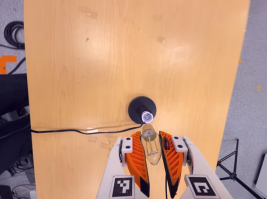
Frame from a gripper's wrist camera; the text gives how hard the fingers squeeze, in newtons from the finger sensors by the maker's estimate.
{"total": 22.6, "left": 25.8, "right": 19.4}